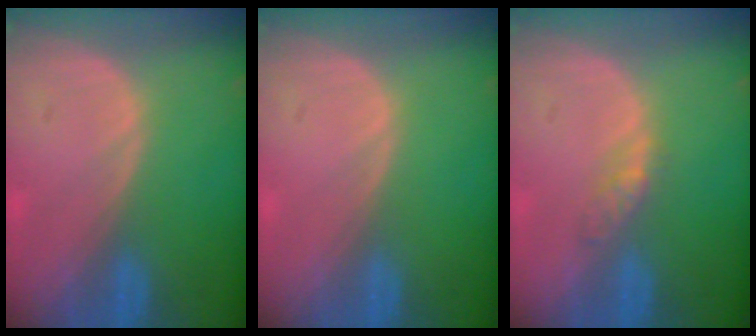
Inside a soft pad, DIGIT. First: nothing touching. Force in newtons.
{"total": 0.0}
{"total": 2.6, "press": 2.3, "slide": 1.3}